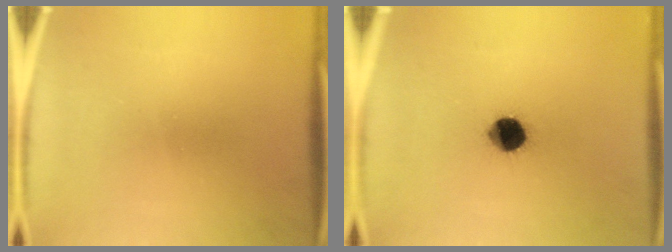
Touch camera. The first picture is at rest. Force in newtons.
{"total": 8.5}